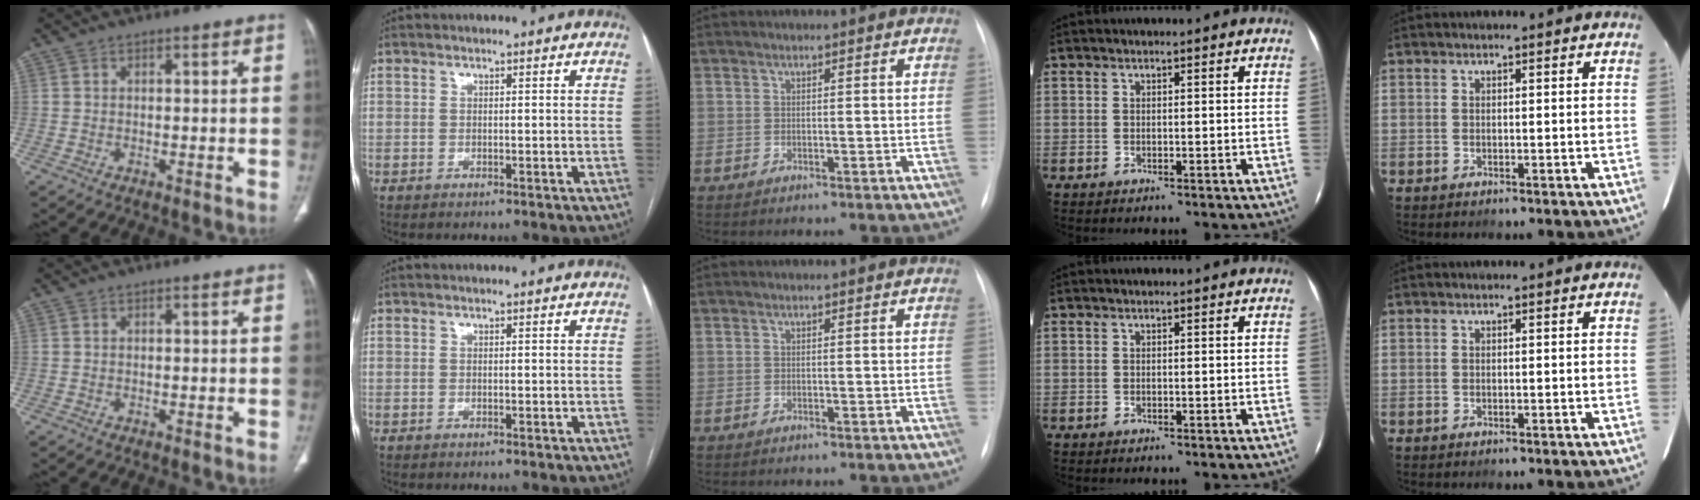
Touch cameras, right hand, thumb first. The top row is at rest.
{}